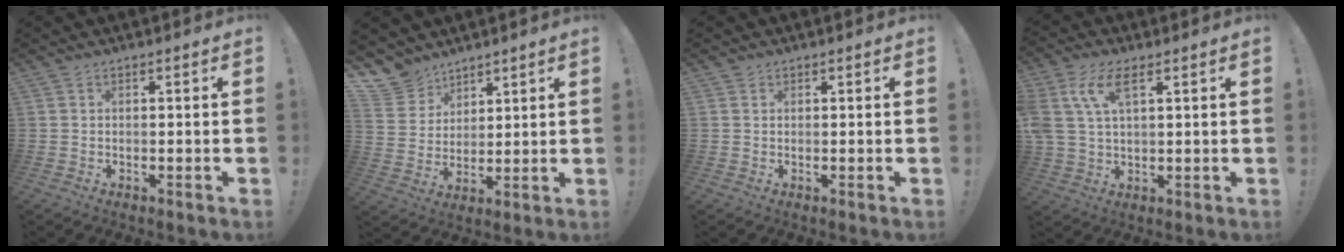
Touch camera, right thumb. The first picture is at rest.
{"total": 8.7, "force": [6.9, 5.3, 0.8], "torque": [-0.031, -0.056, 0.138]}
{"total": 0.6, "force": [0.5, 0.4, 0.0], "torque": [-0.002, 0.000, 0.010]}
{"total": 10.0, "force": [4.3, 5.0, 7.5], "torque": [-0.166, -0.004, 0.082]}